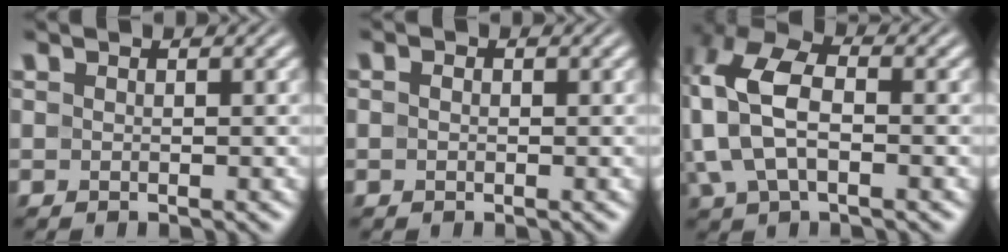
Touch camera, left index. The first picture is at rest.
{"total": 1.0, "force": [0.2, 0.7, 0.6], "torque": [-0.010, 0.000, -0.004]}
{"total": 9.3, "force": [0.0, 5.4, 7.5], "torque": [-0.190, 0.017, -0.012]}